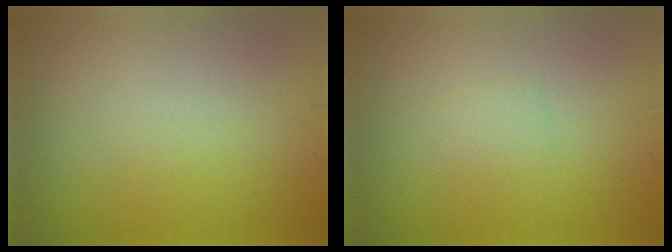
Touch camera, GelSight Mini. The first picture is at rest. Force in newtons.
{"total": 0.9, "press": 0.9, "slide": 0.1}